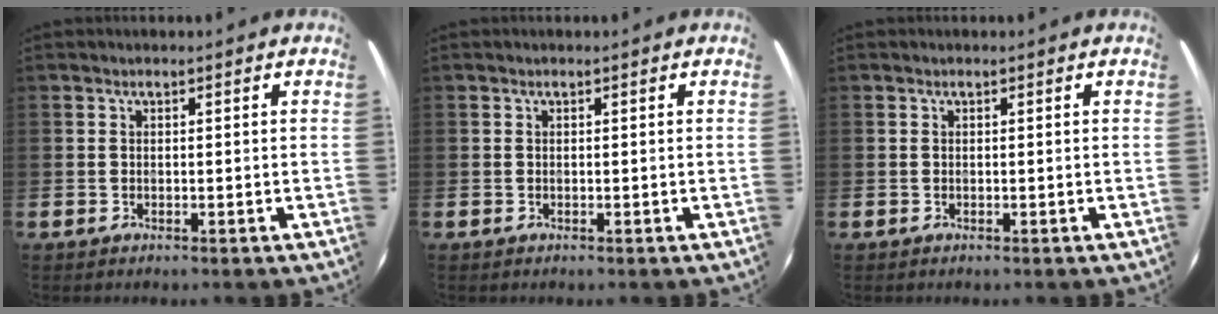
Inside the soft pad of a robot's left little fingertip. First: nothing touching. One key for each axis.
{"total": 0.0}
{"total": 0.0}